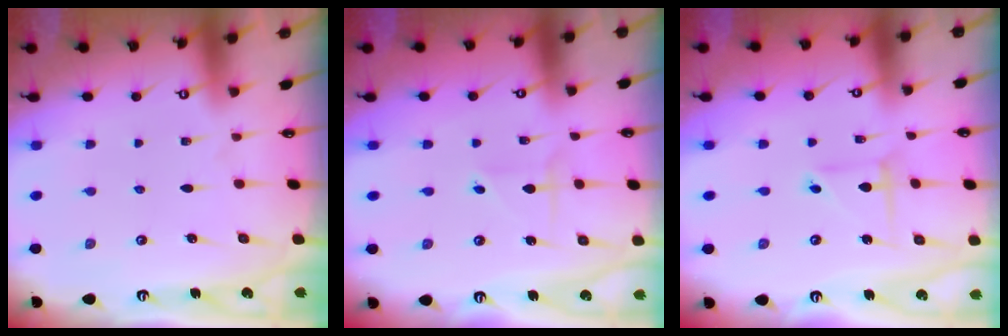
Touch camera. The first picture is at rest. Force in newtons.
{"total": 2.9, "press": 2.9, "slide": 0.2}
{"total": 4.1, "press": 4.1, "slide": 0.4}